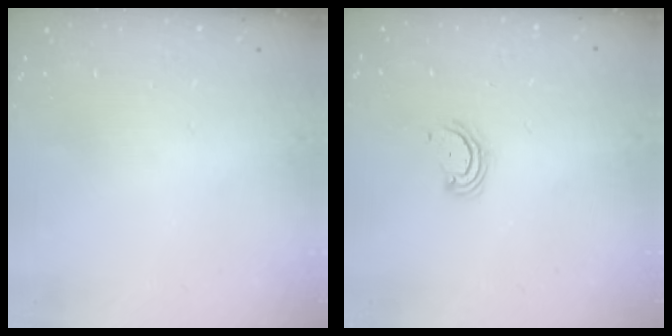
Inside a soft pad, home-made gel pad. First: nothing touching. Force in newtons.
{"total": 2.9, "press": 2.9, "slide": 0.3}